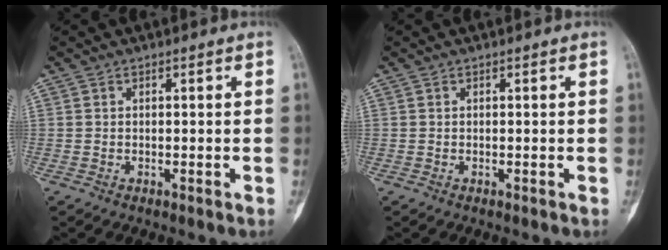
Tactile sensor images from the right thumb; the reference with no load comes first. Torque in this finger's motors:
{"motor_torque": [1.07, 0.74, 0.04, -0.09, 0.01]}